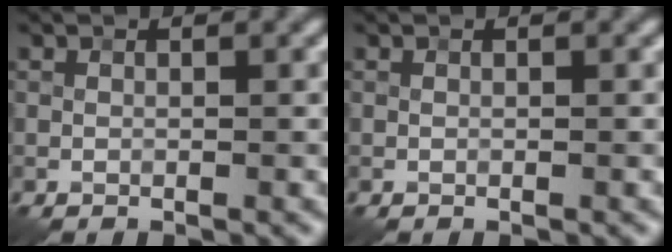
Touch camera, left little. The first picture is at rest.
{"total": 0.0}